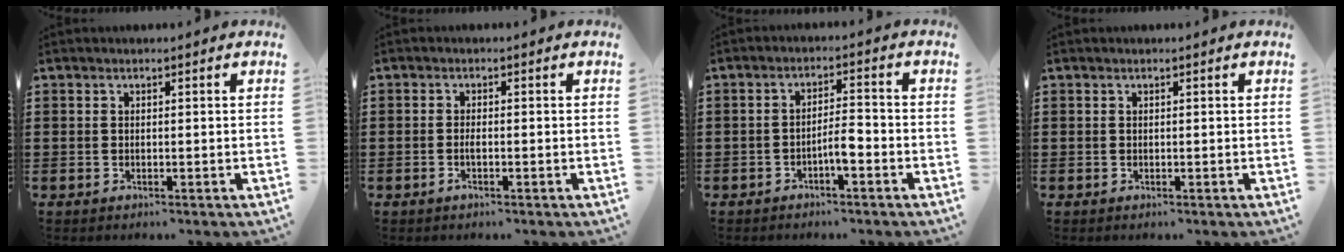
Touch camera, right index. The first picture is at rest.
{"total": 1.2, "force": [-0.5, 0.3, 1.0], "torque": [-0.021, -0.001, -0.009]}
{"total": 3.8, "force": [-1.7, 0.8, 3.3], "torque": [-0.058, 0.006, -0.033]}
{"total": 0.0}